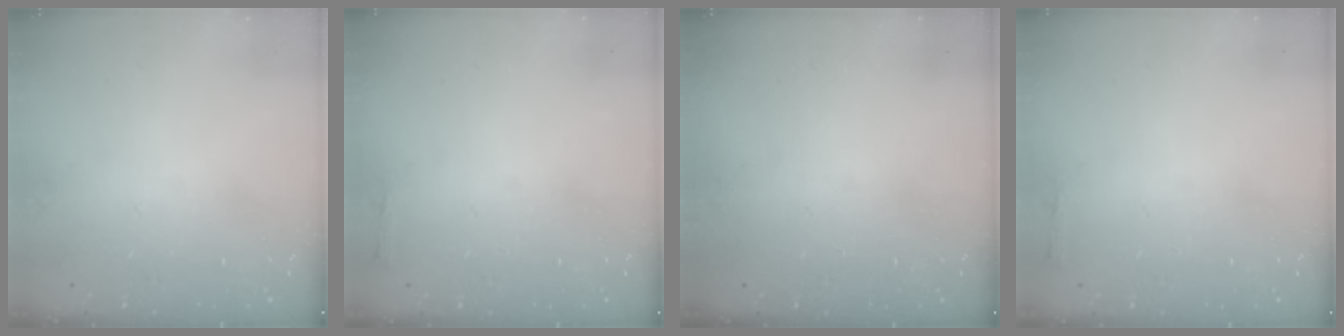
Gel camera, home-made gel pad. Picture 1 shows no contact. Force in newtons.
{"total": 2.3, "press": 2.3, "slide": 0.5}
{"total": 0.0}
{"total": 2.3, "press": 2.3, "slide": 0.5}